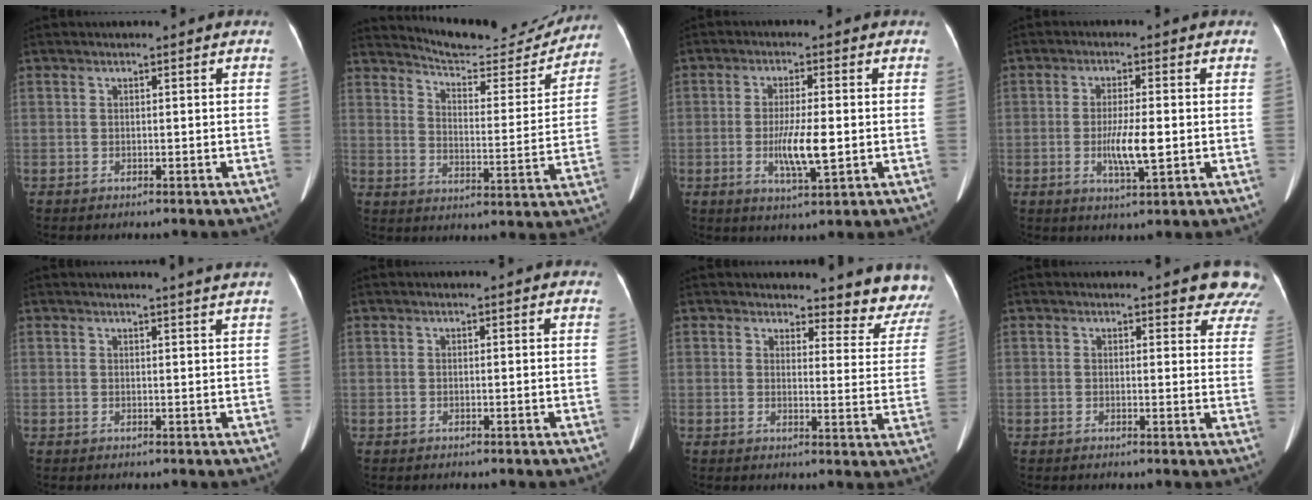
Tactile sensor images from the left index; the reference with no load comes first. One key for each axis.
{"total": 16.8, "fx": 16.2, "fy": 2.4, "fz": 3.3, "tx": -0.042, "ty": -0.061, "tz": 0.209}
{"total": 6.1, "fx": -1.4, "fy": 0.9, "fz": 5.8, "tx": -0.112, "ty": -0.030, "tz": -0.027}
{"total": 5.3, "fx": -1.4, "fy": 0.8, "fz": 5.1, "tx": -0.098, "ty": -0.027, "tz": -0.025}
{"total": 4.8, "fx": 4.4, "fy": -1.0, "fz": 1.7, "tx": -0.020, "ty": -0.019, "tz": 0.031}
{"total": 3.5, "fx": 3.0, "fy": 0.9, "fz": 1.5, "tx": -0.011, "ty": -0.003, "tz": 0.020}
{"total": 10.6, "fx": 10.3, "fy": 2.6, "fz": 0.4, "tx": 0.035, "ty": -0.079, "tz": 0.081}
{"total": 9.0, "fx": 8.4, "fy": 2.4, "fz": 2.0, "tx": 0.024, "ty": -0.037, "tz": 0.055}